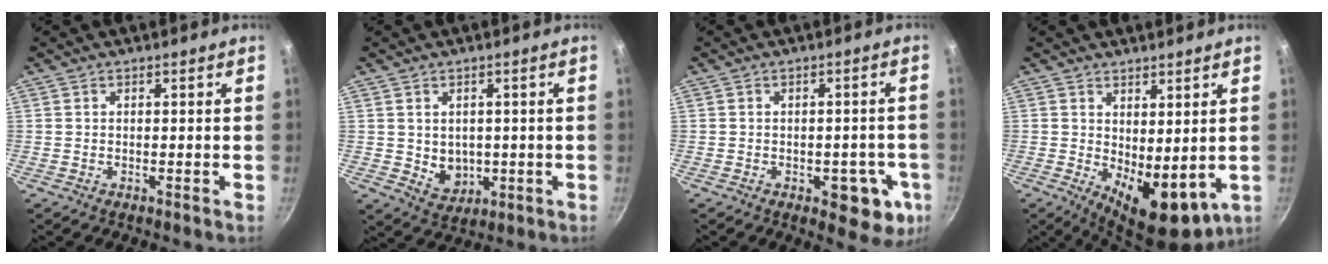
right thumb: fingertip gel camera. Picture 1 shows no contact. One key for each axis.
{"total": 5.4, "fx": 0.1, "fy": 4.5, "fz": 3.0, "tx": -0.028, "ty": -0.010, "tz": 0.014}
{"total": 9.3, "fx": -2.9, "fy": 5.1, "fz": 7.3, "tx": -0.044, "ty": 0.008, "tz": -0.032}
{"total": 10.0, "fx": 0.8, "fy": 4.9, "fz": 8.6, "tx": -0.103, "ty": -0.025, "tz": 0.029}